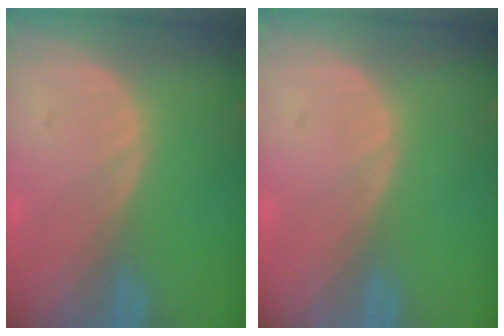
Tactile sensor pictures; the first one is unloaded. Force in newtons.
{"total": 0.0}